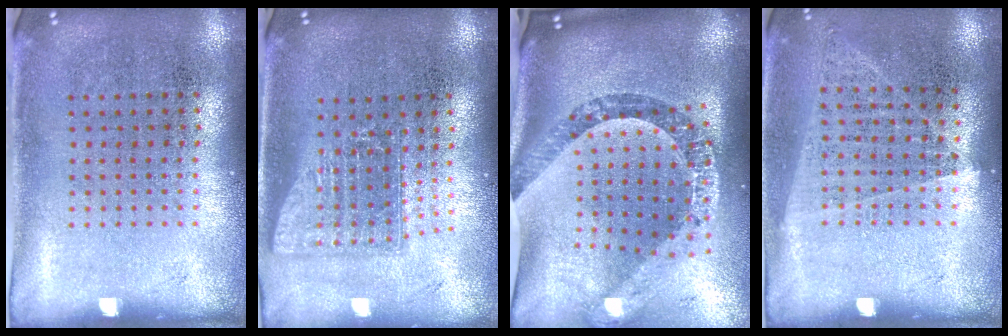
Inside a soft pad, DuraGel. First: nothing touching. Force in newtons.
{"total": 1.7, "press": 1.3, "slide": 1.0}
{"total": 2.8, "press": 2.1, "slide": 1.8}
{"total": 1.0, "press": 0.9, "slide": 0.4}